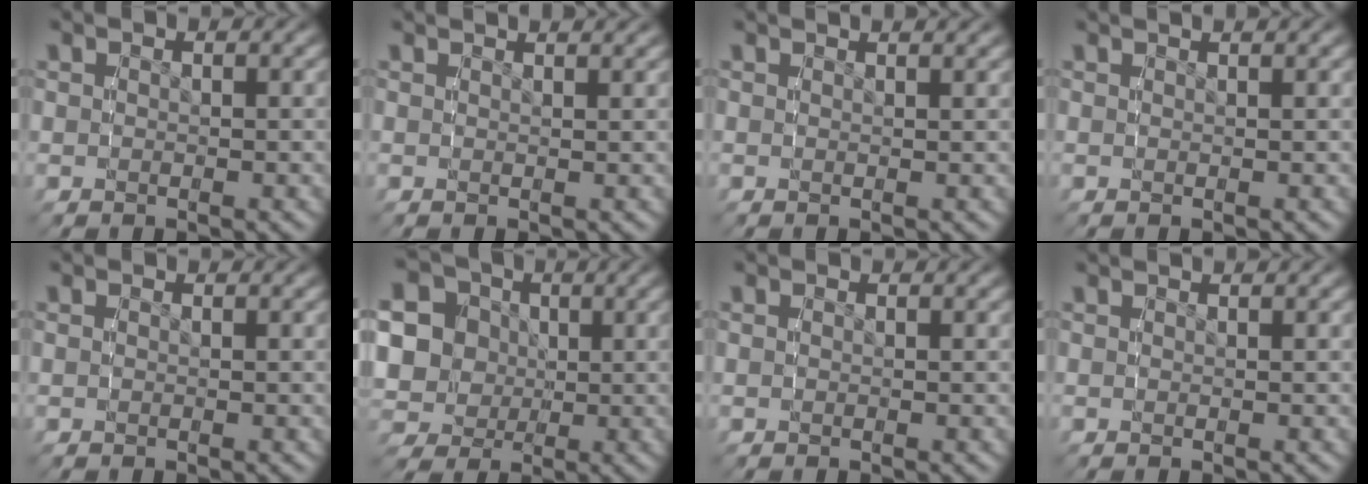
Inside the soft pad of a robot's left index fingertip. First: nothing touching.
{"total": 1.5, "force": [1.5, -0.3, 0.4], "torque": [-0.001, 0.004, 0.021]}
{"total": 1.3, "force": [1.2, -0.3, 0.3], "torque": [0.002, 0.003, 0.017]}
{"total": 1.1, "force": [1.0, -0.4, 0.2], "torque": [0.002, 0.004, 0.014]}
{"total": 0.0}
{"total": 13.9, "force": [0.4, 12.6, 5.8], "torque": [-0.149, -0.042, -0.002]}
{"total": 0.0}
{"total": 0.6, "force": [0.4, -0.4, 0.0], "torque": [0.005, 0.002, 0.007]}